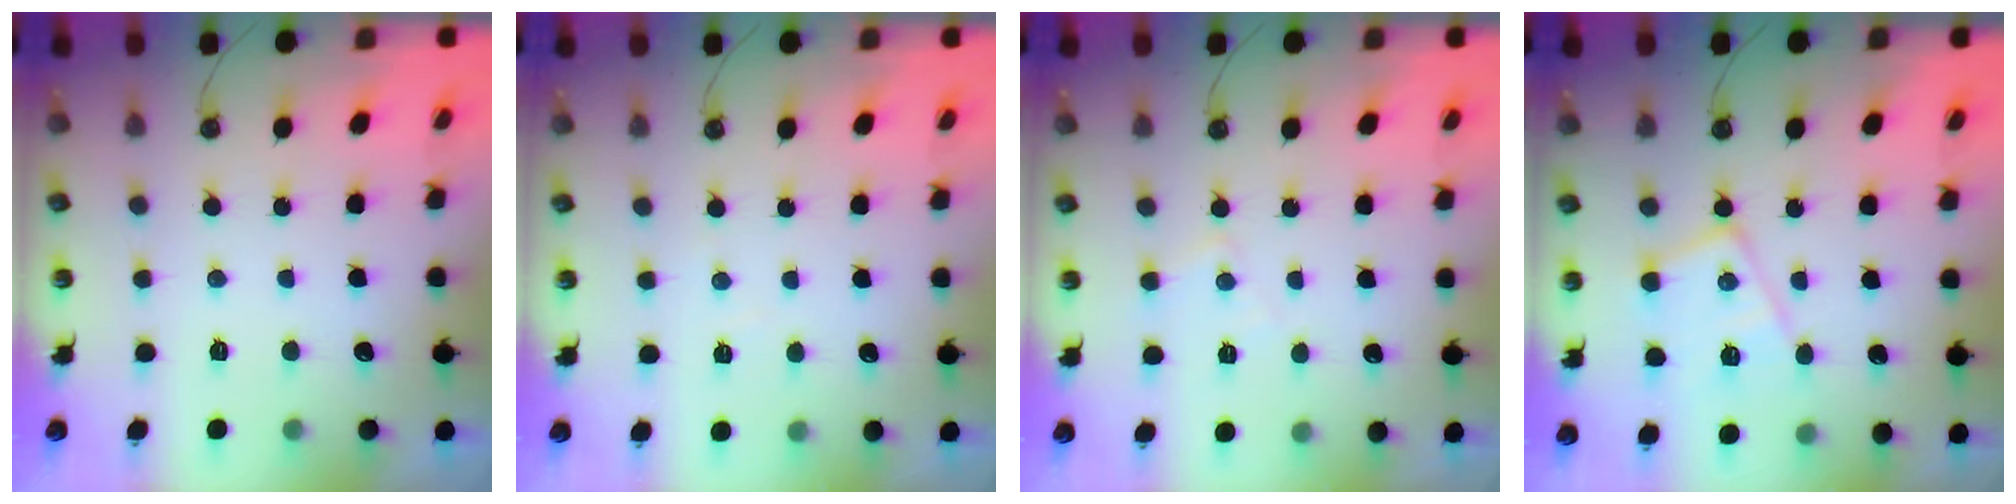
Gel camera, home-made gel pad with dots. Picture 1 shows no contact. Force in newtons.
{"total": 2.9, "press": 2.9, "slide": 0.5}
{"total": 4.9, "press": 4.8, "slide": 0.7}
{"total": 13.6, "press": 13.6, "slide": 1.0}